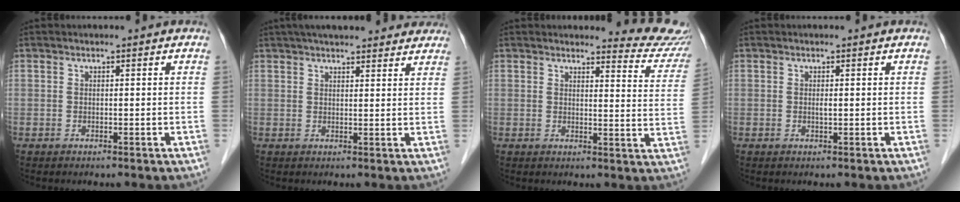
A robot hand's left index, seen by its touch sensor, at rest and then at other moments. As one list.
[{"total": 15.9, "force": [13.9, 3.2, 7.0], "torque": [-0.092, 0.044, 0.178]}, {"total": 9.2, "force": [9.2, 0.8, 0.7], "torque": [0.011, -0.065, 0.077]}, {"total": 0.5, "force": [0.1, 0.0, 0.5], "torque": [-0.013, -0.002, 0.001]}]